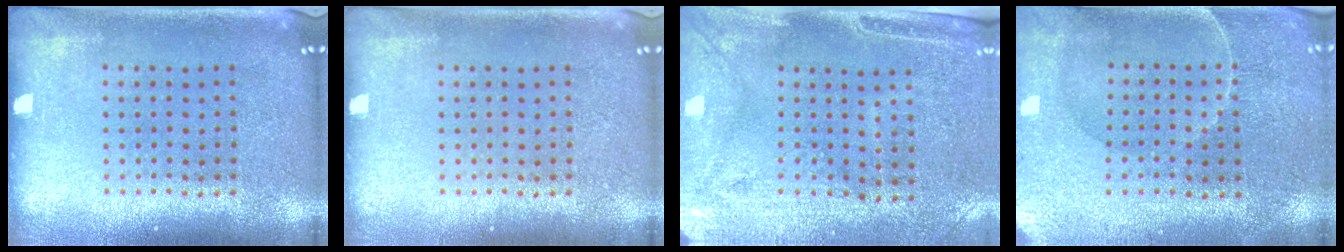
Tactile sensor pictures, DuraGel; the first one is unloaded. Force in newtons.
{"total": 0.0}
{"total": 3.0, "press": 2.5, "slide": 1.5}
{"total": 0.6, "press": 0.5, "slide": 0.4}